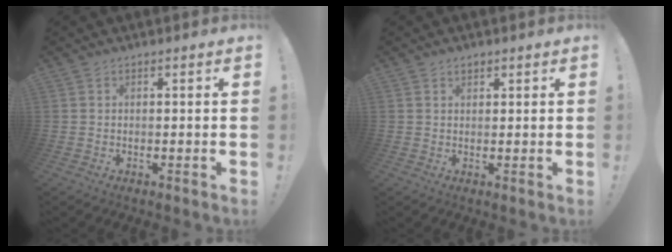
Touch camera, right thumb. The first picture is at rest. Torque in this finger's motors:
{"motor_torque": [-0.21, 0.12, 0.16, -0.03, 0.00]}